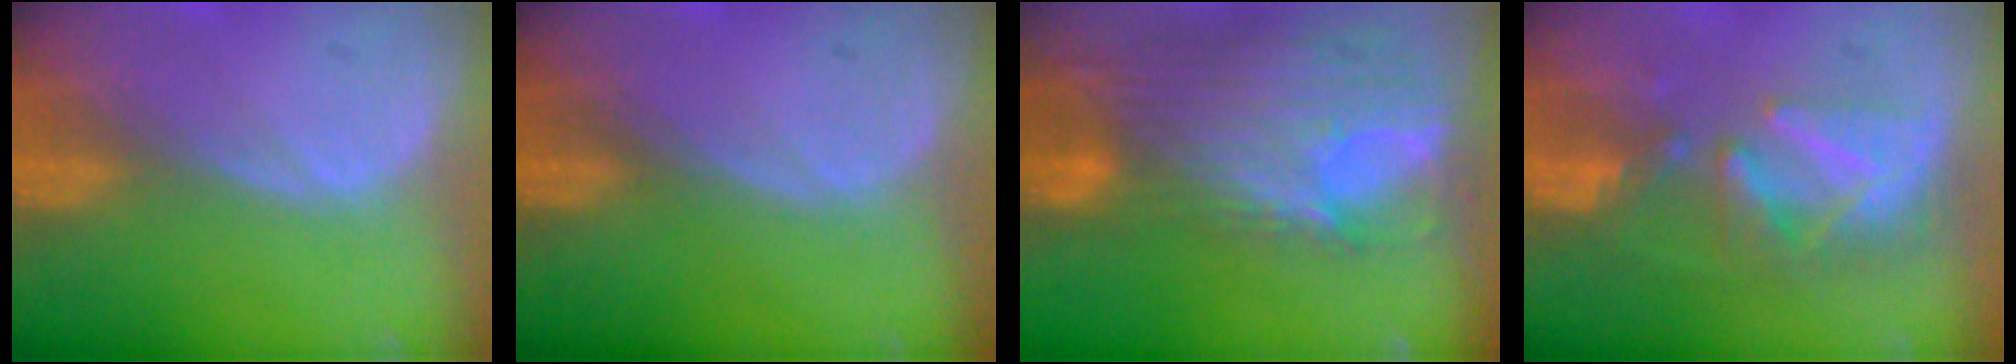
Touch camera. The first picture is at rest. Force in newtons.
{"total": 0.0}
{"total": 12.2, "press": 10.3, "slide": 6.5}
{"total": 8.2, "press": 7.5, "slide": 3.4}